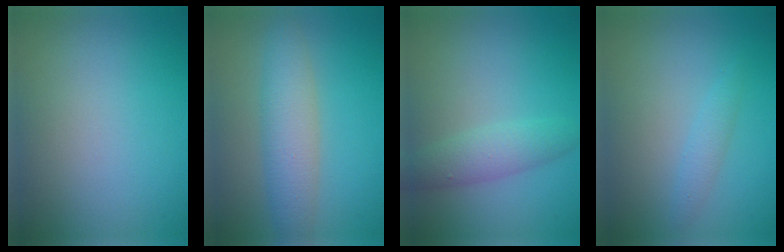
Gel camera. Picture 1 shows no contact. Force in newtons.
{"total": 4.3, "press": 4.3, "slide": 0.0}
{"total": 2.8, "press": 2.8, "slide": 0.0}
{"total": 1.3, "press": 1.3, "slide": 0.1}